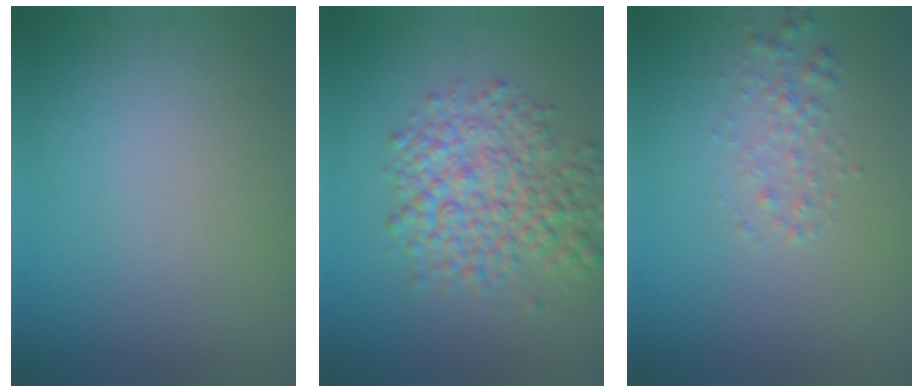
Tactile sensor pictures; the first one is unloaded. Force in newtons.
{"total": 5.7, "press": 5.7, "slide": 0.1}
{"total": 1.6, "press": 1.6, "slide": 0.0}